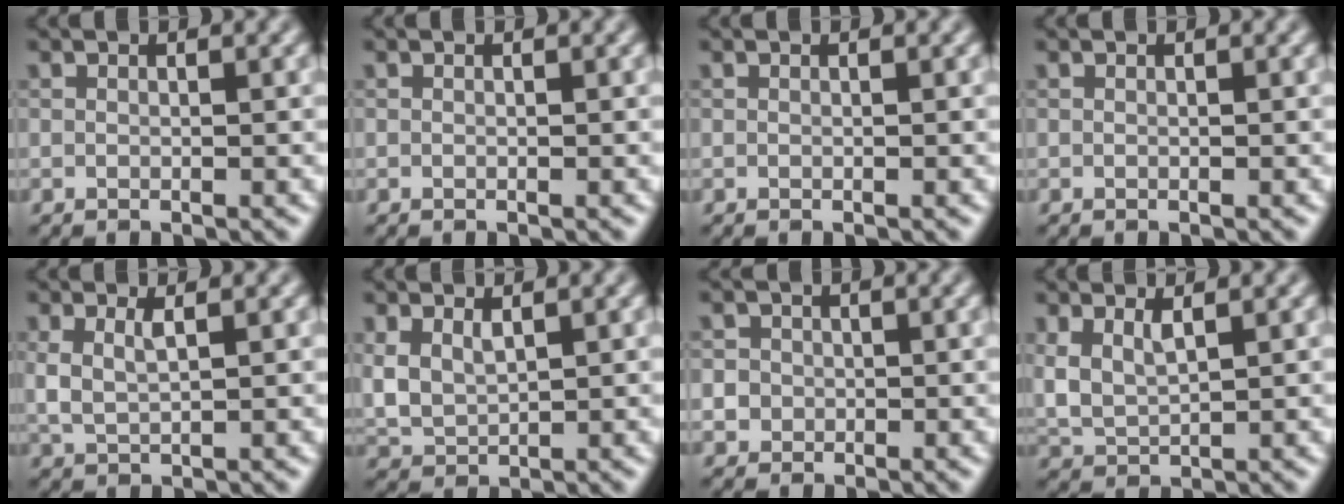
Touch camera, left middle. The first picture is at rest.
{"total": 0.0}
{"total": 0.0}
{"total": 0.0}
{"total": 1.9, "force": [0.8, 0.6, 1.5], "torque": [-0.038, -0.004, 0.021]}
{"total": 2.6, "force": [1.2, 1.6, 1.8], "torque": [-0.045, -0.005, 0.028]}
{"total": 3.1, "force": [-0.2, 2.9, 0.9], "torque": [0.000, 0.016, -0.016]}
{"total": 2.4, "force": [1.3, 1.0, 1.8], "torque": [-0.045, -0.008, 0.031]}